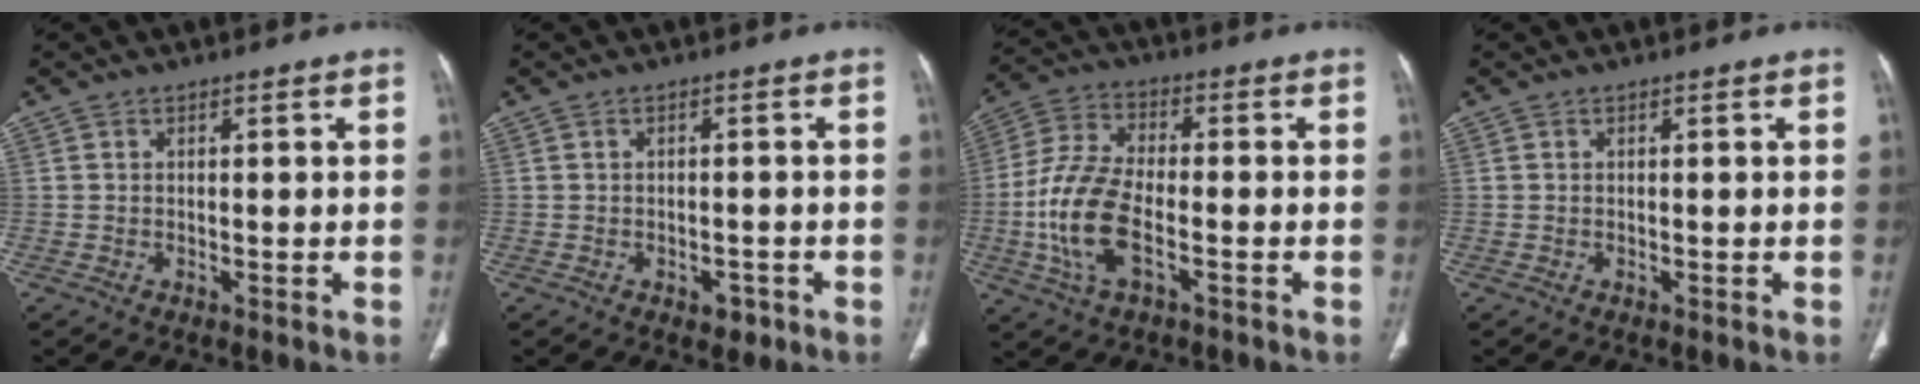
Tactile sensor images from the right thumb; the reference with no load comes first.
{"total": 2.5, "force": [-1.3, 1.7, 1.4], "torque": [-0.007, 0.006, -0.012]}
{"total": 13.1, "force": [-3.5, 6.4, 10.9], "torque": [-0.236, 0.017, -0.069]}
{"total": 0.0}